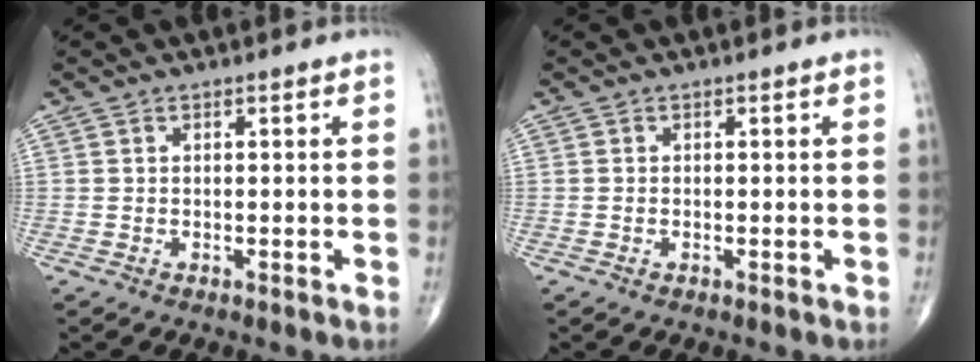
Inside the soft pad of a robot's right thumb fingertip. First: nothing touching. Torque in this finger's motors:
{"motor_torque": [-0.14, 0.02, 0.03, 0.05, -0.05]}